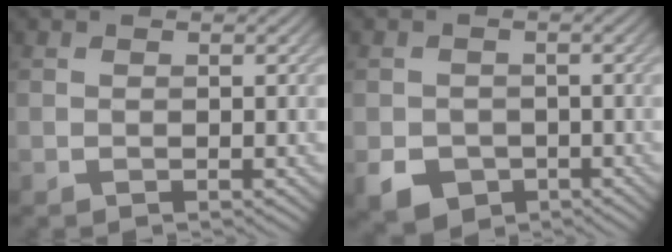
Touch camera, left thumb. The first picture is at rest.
{"total": 4.4, "force": [-1.9, 3.5, 1.7], "torque": [-0.038, -0.016, -0.038]}